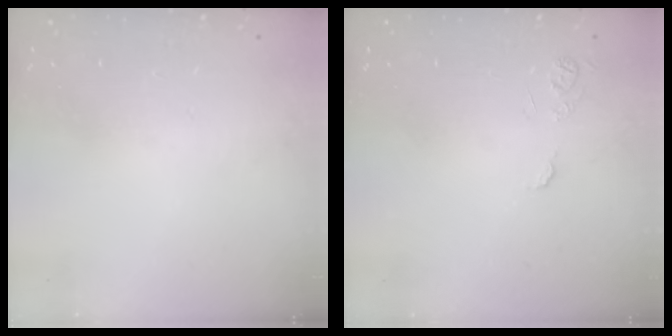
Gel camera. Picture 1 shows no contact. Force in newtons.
{"total": 7.2, "press": 7.2, "slide": 0.7}